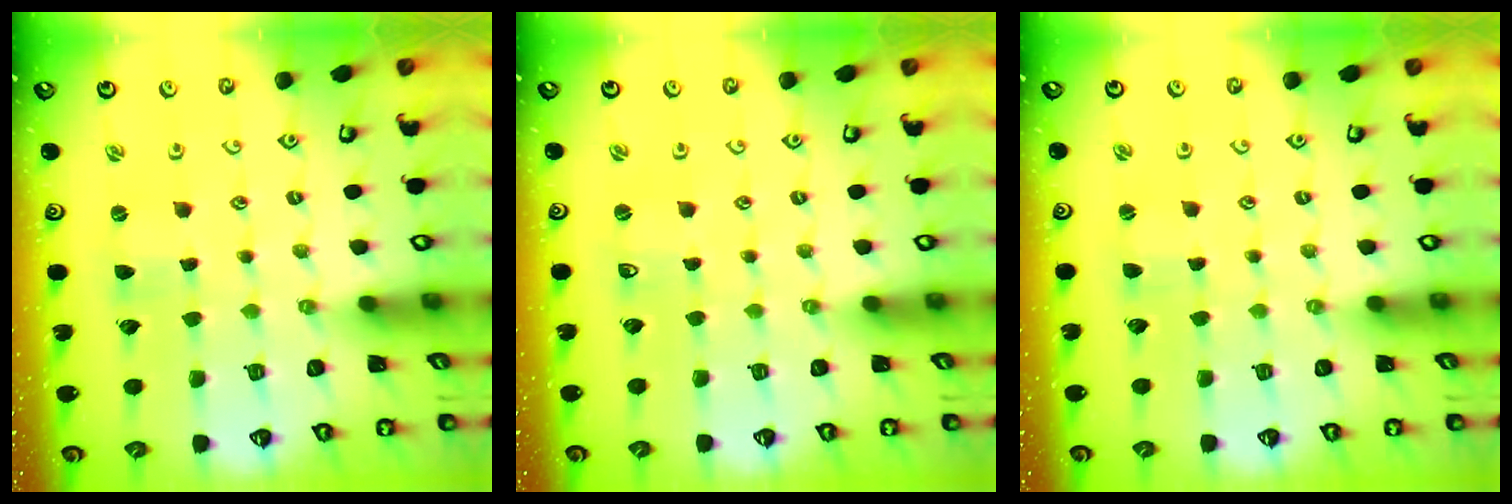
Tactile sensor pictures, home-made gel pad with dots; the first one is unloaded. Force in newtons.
{"total": 2.0, "press": 2.0, "slide": 0.4}
{"total": 1.2, "press": 1.2, "slide": 0.3}